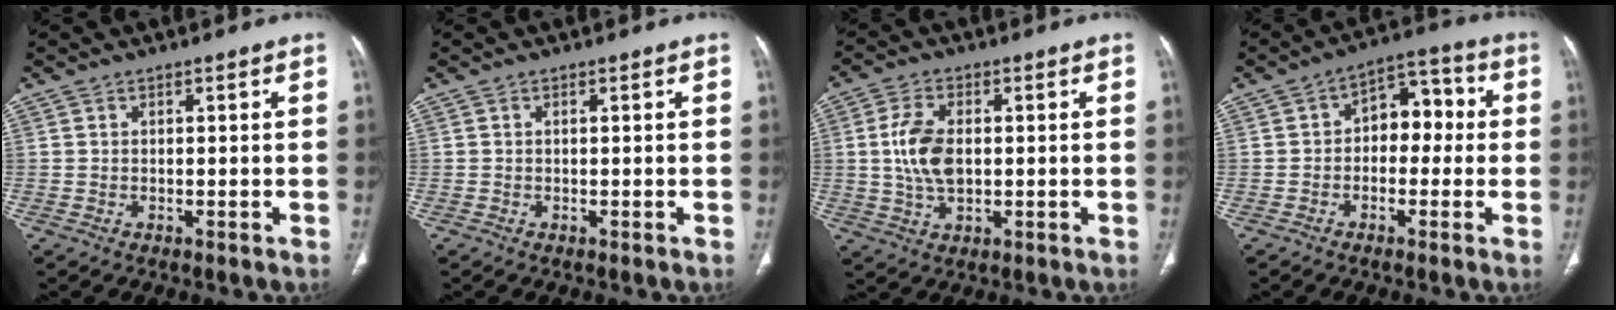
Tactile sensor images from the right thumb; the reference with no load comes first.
{"total": 0.0}
{"total": 8.3, "force": [0.4, 4.7, 6.8], "torque": [-0.139, 0.001, 0.011]}
{"total": 8.5, "force": [-0.1, 5.7, 6.3], "torque": [-0.048, 0.036, -0.015]}